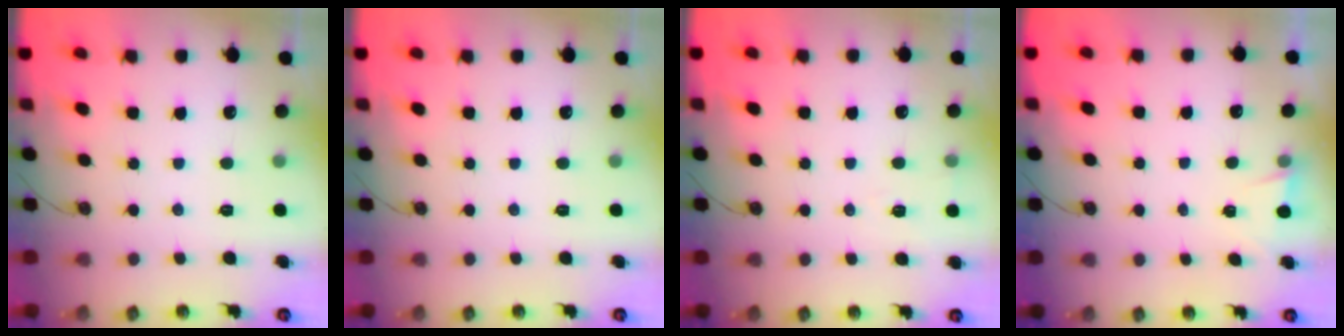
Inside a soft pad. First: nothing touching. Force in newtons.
{"total": 0.0}
{"total": 5.1, "press": 3.0, "slide": 4.2}
{"total": 1.5, "press": 0.9, "slide": 1.2}